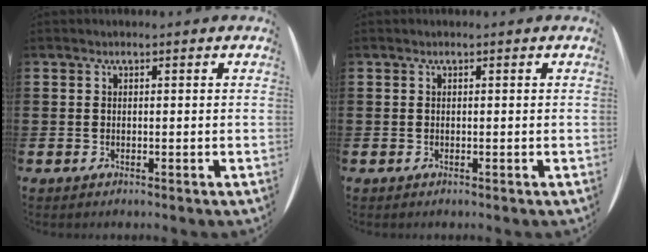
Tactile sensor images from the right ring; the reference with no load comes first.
{"total": 0.0}